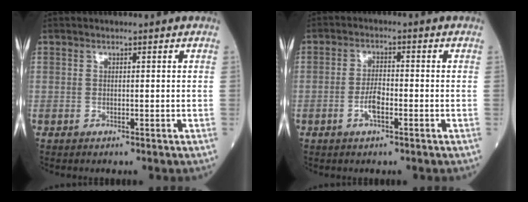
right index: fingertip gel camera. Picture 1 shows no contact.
{"total": 3.3, "force": [-1.3, 0.9, 2.9], "torque": [-0.058, 0.003, -0.025]}